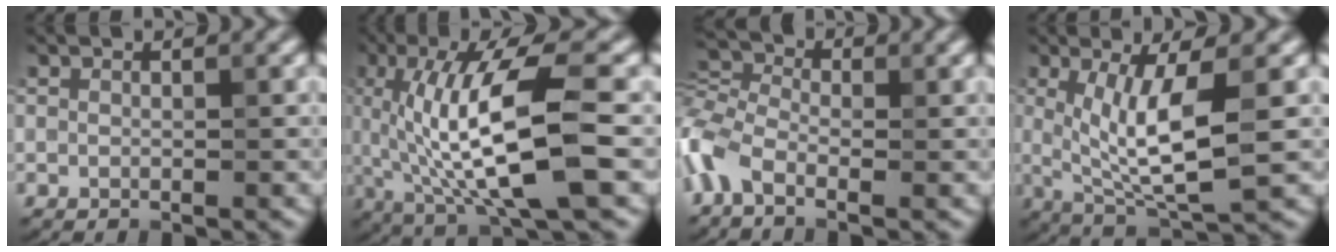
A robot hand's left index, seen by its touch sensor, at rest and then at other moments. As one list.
[{"total": 10.9, "force": [-0.2, 2.8, 10.5], "torque": [-0.175, -0.002, 0.001]}, {"total": 4.9, "force": [-2.1, 2.6, 3.6], "torque": [-0.086, 0.008, -0.069]}, {"total": 6.8, "force": [0.4, 1.9, 6.6], "torque": [-0.124, -0.010, 0.015]}]